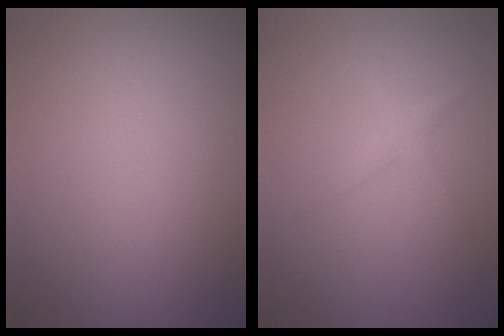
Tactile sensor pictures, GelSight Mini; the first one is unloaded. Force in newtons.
{"total": 1.2, "press": 1.2, "slide": 0.1}